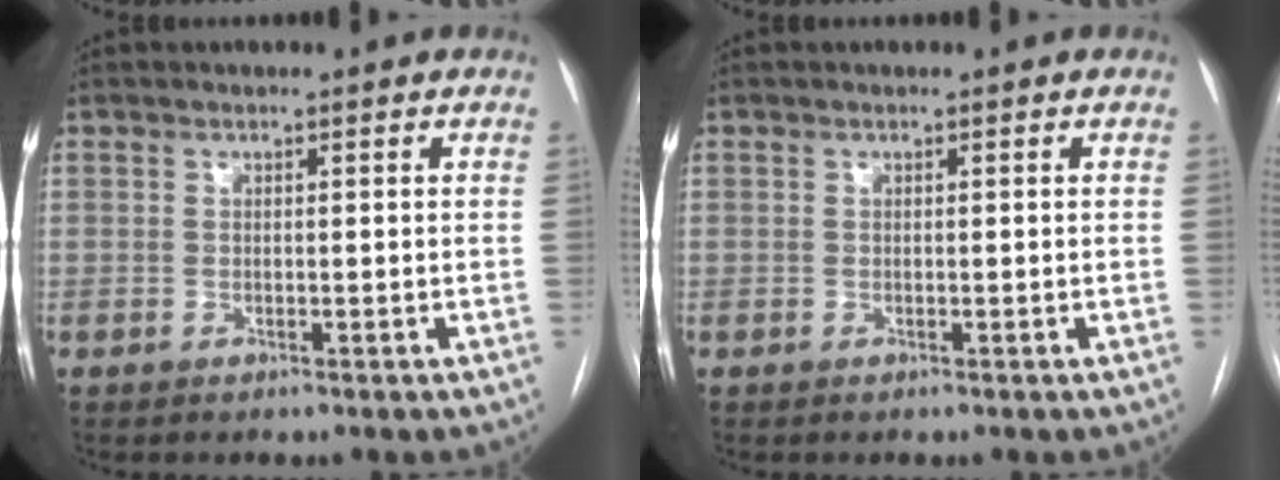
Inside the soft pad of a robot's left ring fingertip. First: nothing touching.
{"total": 0.0}